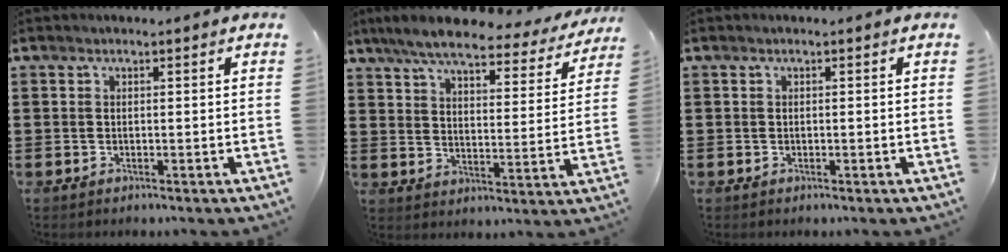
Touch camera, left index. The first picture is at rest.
{"total": 8.0, "force": [6.9, 1.2, 3.9], "torque": [-0.095, -0.037, 0.119]}
{"total": 0.0}